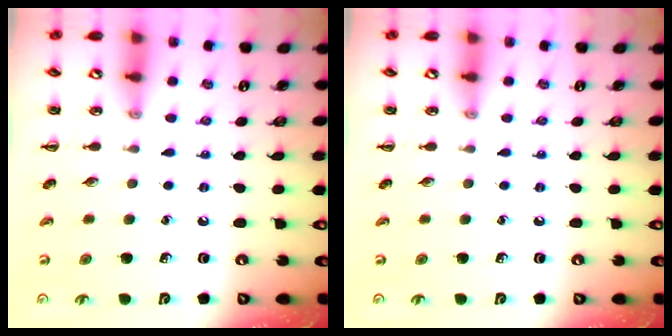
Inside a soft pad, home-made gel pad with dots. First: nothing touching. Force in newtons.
{"total": 0.0}